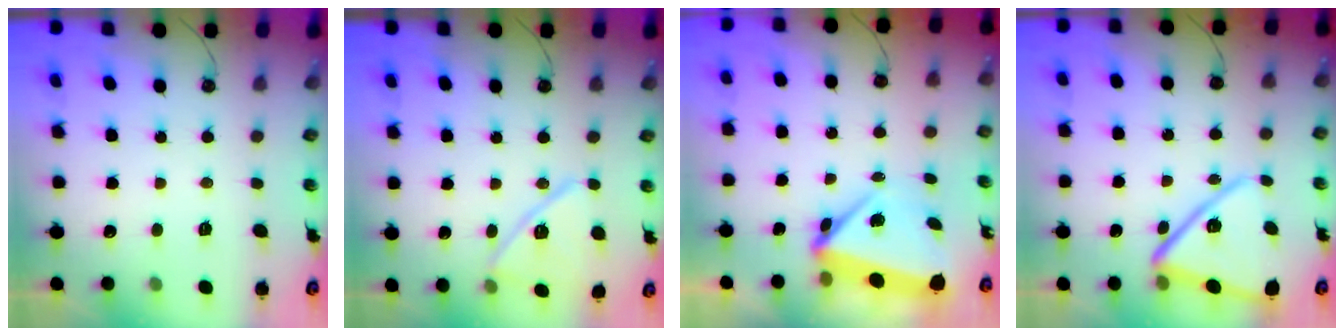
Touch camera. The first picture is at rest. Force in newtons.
{"total": 13.3, "press": 13.3, "slide": 0.2}
{"total": 6.3, "press": 5.3, "slide": 3.4}
{"total": 15.0, "press": 14.9, "slide": 1.5}